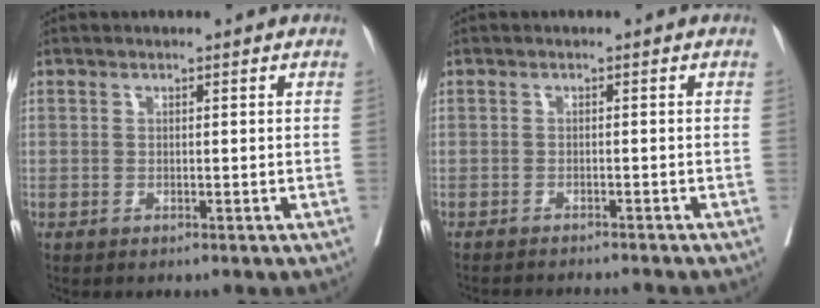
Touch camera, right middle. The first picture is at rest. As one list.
[{"total": 8.9, "force": [-8.4, 0.1, 2.9], "torque": [-0.024, -0.013, -0.109]}]